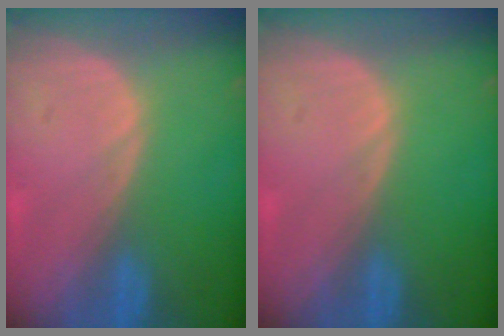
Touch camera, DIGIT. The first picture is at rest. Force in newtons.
{"total": 0.0}